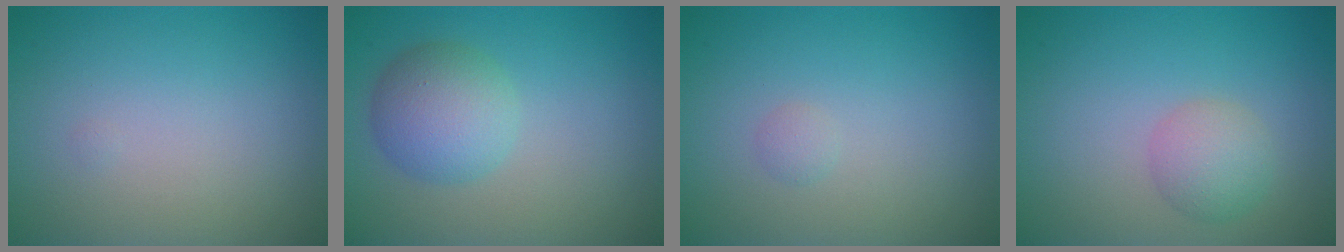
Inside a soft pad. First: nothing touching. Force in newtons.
{"total": 4.4, "press": 4.4, "slide": 0.0}
{"total": 0.6, "press": 0.6, "slide": 0.0}
{"total": 2.5, "press": 2.5, "slide": 0.1}